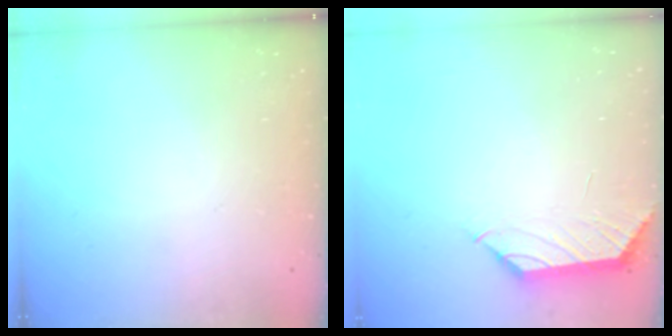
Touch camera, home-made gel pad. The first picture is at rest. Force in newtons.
{"total": 1.5, "press": 1.3, "slide": 0.6}